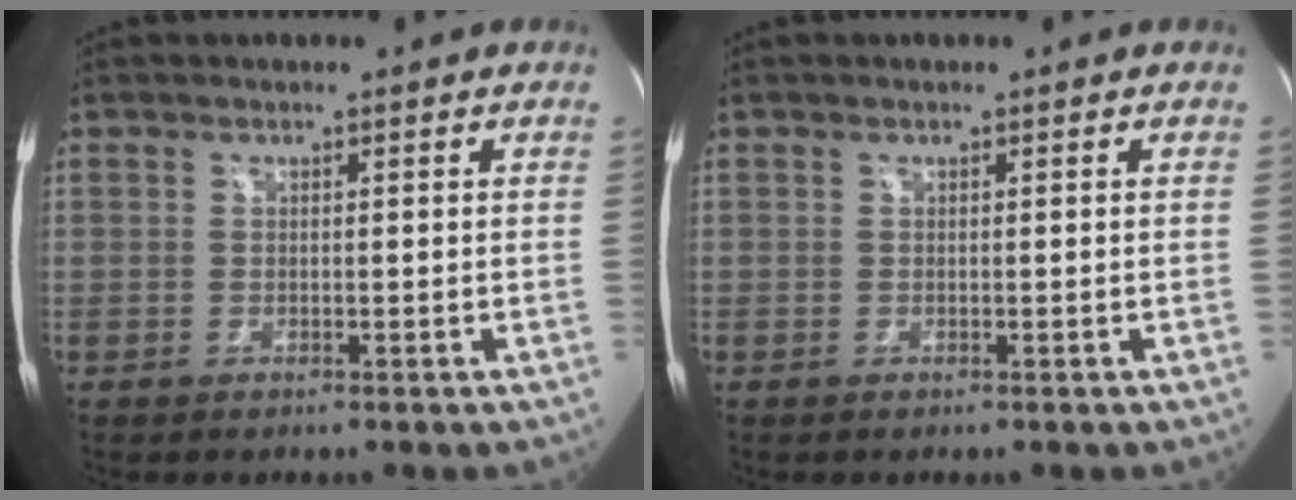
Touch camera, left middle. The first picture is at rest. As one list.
[{"total": 0.0}]